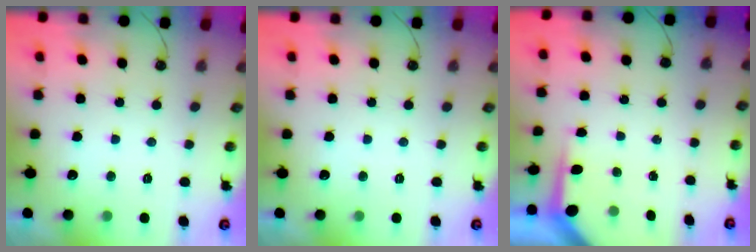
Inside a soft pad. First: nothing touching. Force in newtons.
{"total": 0.0}
{"total": 3.9, "press": 3.9, "slide": 0.4}